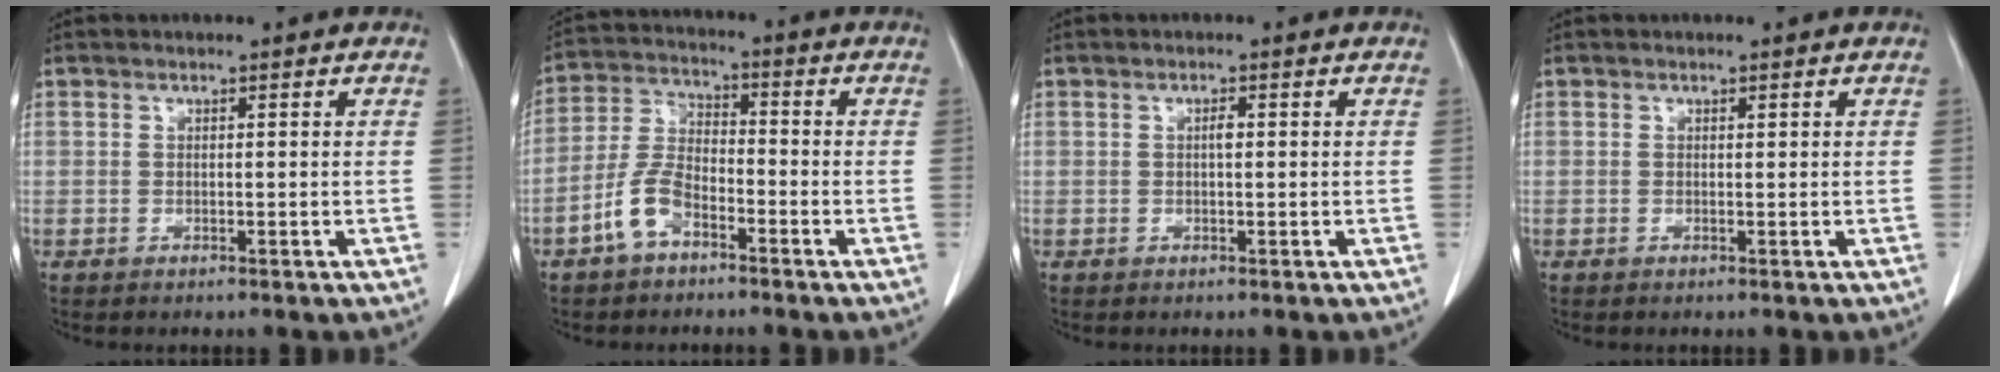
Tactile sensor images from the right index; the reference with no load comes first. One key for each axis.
{"total": 6.8, "fx": -3.8, "fy": 3.3, "fz": 4.5, "tx": -0.106, "ty": 0.013, "tz": -0.078}
{"total": 1.4, "fx": 0.1, "fy": 0.3, "fz": 1.3, "tx": -0.026, "ty": 0.003, "tz": 0.002}
{"total": 0.0}